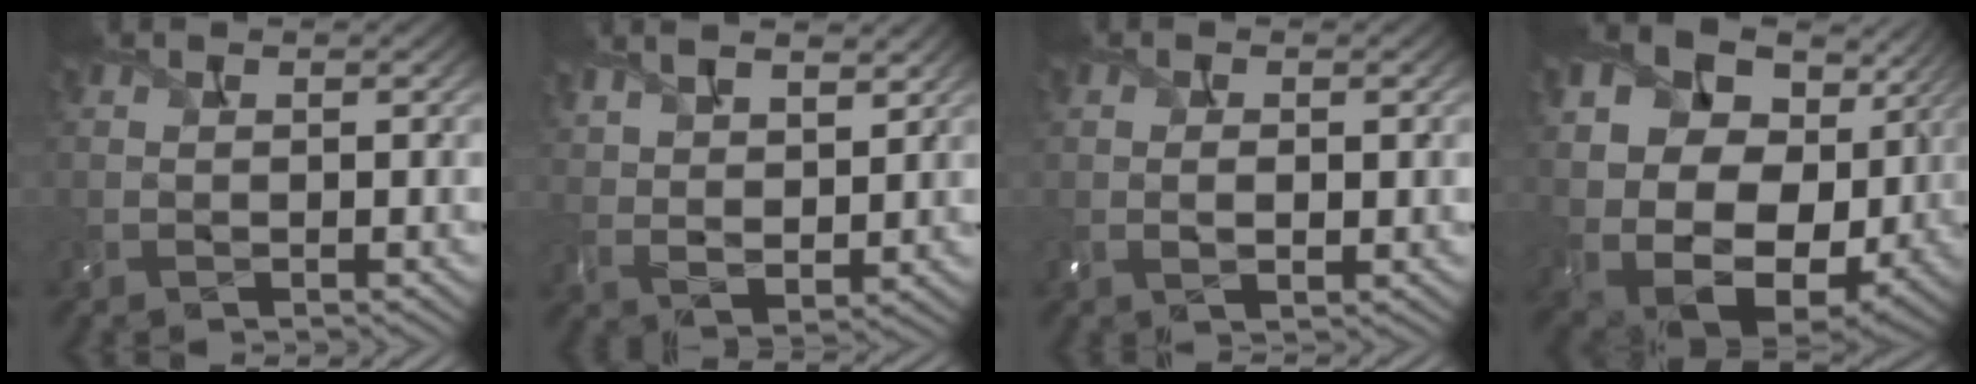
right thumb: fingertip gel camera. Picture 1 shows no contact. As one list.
[{"total": 7.8, "force": [5.4, 3.1, 4.7], "torque": [-0.105, 0.007, 0.097]}, {"total": 2.2, "force": [0.1, 1.2, 1.9], "torque": [-0.034, -0.004, 0.006]}, {"total": 19.6, "force": [3.3, 13.8, 13.5], "torque": [-0.282, -0.013, 0.094]}]